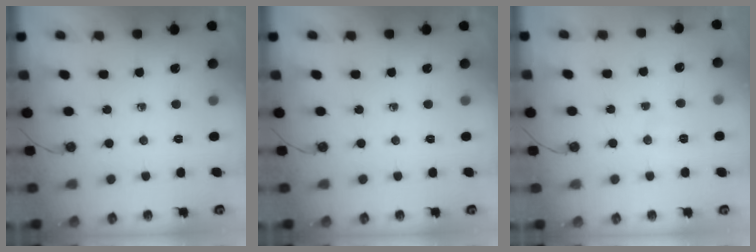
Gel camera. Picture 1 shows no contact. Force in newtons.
{"total": 0.0}
{"total": 4.2, "press": 4.2, "slide": 0.4}